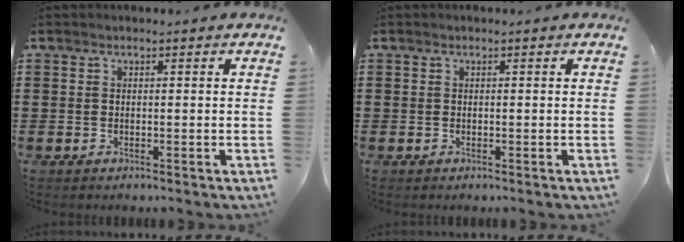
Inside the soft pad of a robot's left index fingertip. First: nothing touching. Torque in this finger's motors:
{"motor_torque": [-0.04, -0.02, -0.01, 0.00]}